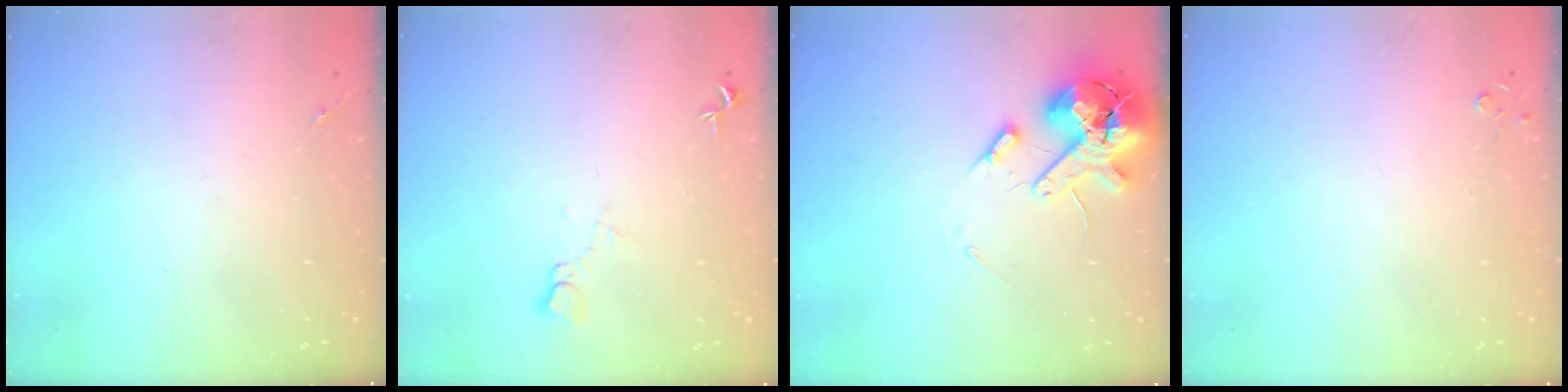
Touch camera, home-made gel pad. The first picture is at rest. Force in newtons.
{"total": 5.6, "press": 5.5, "slide": 0.6}
{"total": 14.6, "press": 14.4, "slide": 2.4}
{"total": 2.7, "press": 2.7, "slide": 0.3}